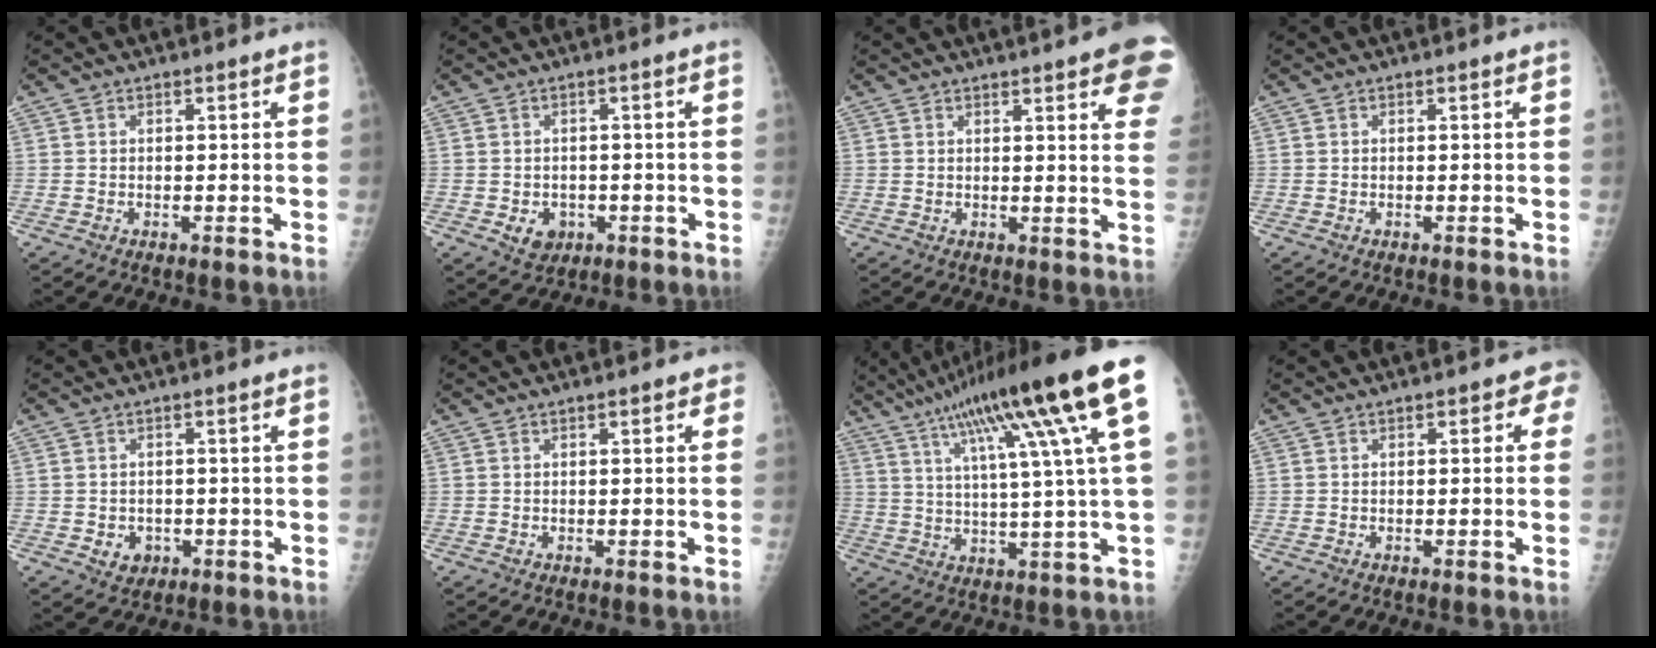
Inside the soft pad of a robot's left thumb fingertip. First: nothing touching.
{"total": 4.1, "force": [-1.3, 3.3, 2.0], "torque": [-0.015, 0.008, -0.007]}
{"total": 12.6, "force": [7.2, 2.6, 10.0], "torque": [-0.102, -0.019, 0.073]}
{"total": 0.0}
{"total": 3.1, "force": [-0.9, 2.7, 1.4], "torque": [-0.009, 0.006, -0.003]}
{"total": 1.6, "force": [0.6, 0.8, 1.3], "torque": [-0.011, 0.002, 0.004]}
{"total": 22.7, "force": [10.1, 1.5, 20.2], "torque": [-0.313, 0.004, 0.150]}
{"total": 2.8, "force": [0.6, 1.7, 2.2], "torque": [-0.004, 0.004, -0.002]}